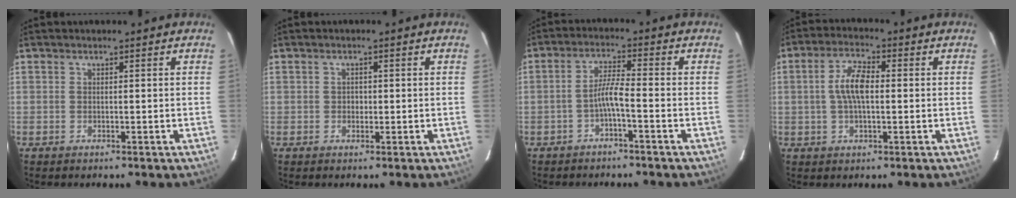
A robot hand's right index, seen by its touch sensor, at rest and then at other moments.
{"total": 1.2, "force": [0.0, 1.2, 0.4], "torque": [-0.003, 0.003, 0.001]}
{"total": 3.8, "force": [-2.0, -0.1, 3.2], "torque": [-0.069, 0.010, -0.037]}
{"total": 6.6, "force": [0.3, 2.7, 6.1], "torque": [-0.117, 0.012, 0.006]}